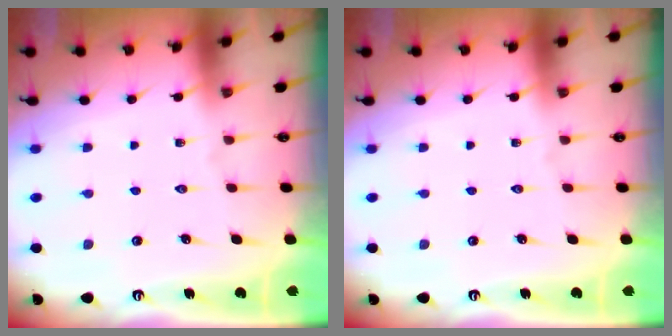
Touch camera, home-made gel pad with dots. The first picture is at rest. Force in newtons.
{"total": 0.0}